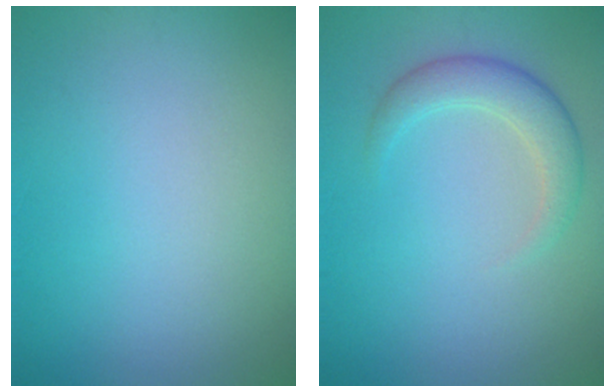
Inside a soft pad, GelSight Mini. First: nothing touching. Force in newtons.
{"total": 2.7, "press": 2.7, "slide": 0.2}